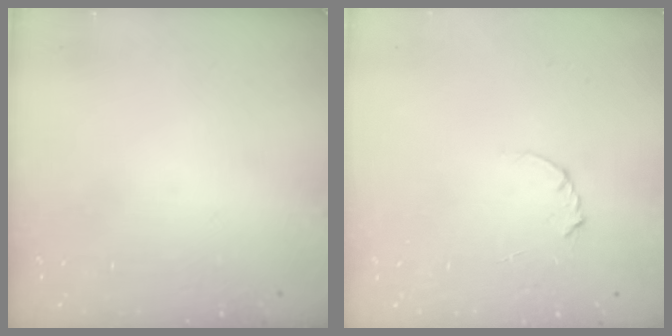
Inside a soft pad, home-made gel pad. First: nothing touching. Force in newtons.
{"total": 2.9, "press": 2.9, "slide": 0.3}